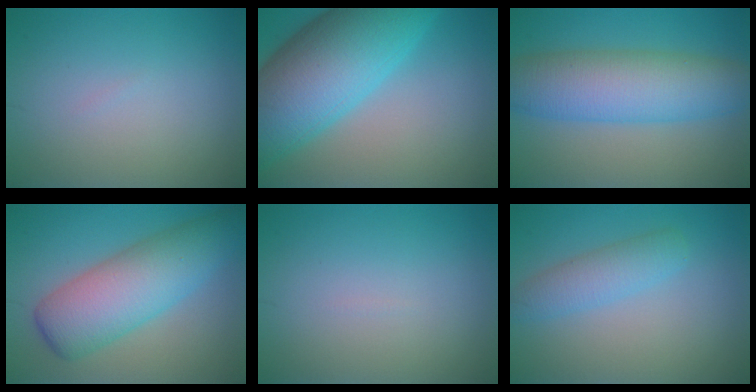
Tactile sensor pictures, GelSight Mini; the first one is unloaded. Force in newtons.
{"total": 13.3, "press": 13.3, "slide": 0.4}
{"total": 8.5, "press": 8.5, "slide": 0.2}
{"total": 6.7, "press": 6.7, "slide": 0.1}
{"total": 0.0}
{"total": 3.0, "press": 3.0, "slide": 0.1}